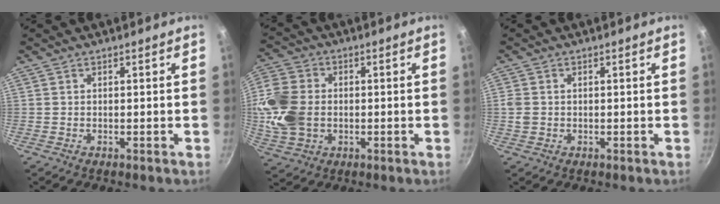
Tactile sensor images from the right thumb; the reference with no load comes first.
{"total": 14.4, "force": [-0.5, 11.1, 9.3], "torque": [-0.182, 0.008, -0.014]}
{"total": 2.6, "force": [0.0, 2.2, 1.3], "torque": [-0.023, 0.003, 0.000]}